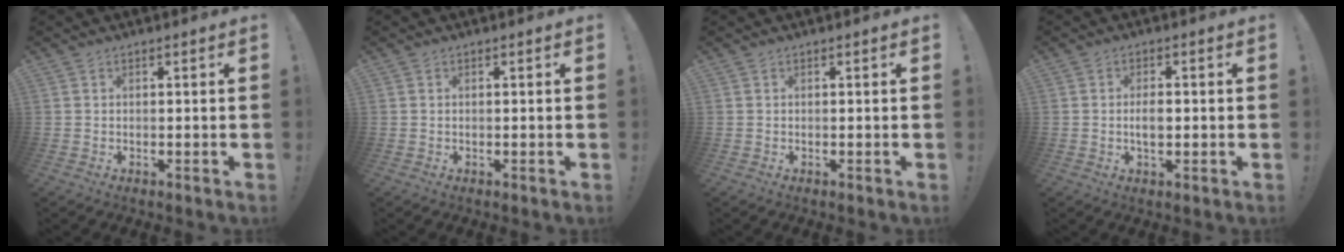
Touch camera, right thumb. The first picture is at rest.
{"total": 0.0}
{"total": 0.0}
{"total": 3.4, "force": [-0.4, 1.7, 3.0], "torque": [-0.047, -0.003, -0.012]}